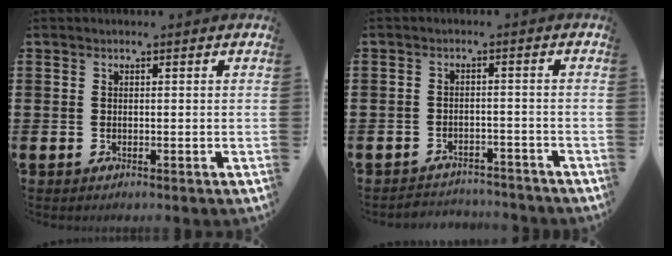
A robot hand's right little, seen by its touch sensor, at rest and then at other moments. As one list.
[{"total": 2.4, "force": [-2.4, 0.1, -0.4], "torque": [-0.003, 0.004, -0.054]}]